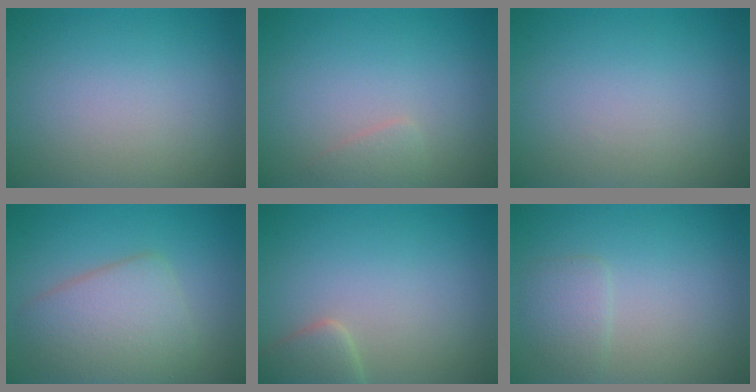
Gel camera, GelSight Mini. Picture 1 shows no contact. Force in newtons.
{"total": 1.0, "press": 1.0, "slide": 0.1}
{"total": 0.0}
{"total": 5.3, "press": 5.2, "slide": 0.3}
{"total": 2.5, "press": 2.5, "slide": 0.2}
{"total": 1.7, "press": 1.7, "slide": 0.1}